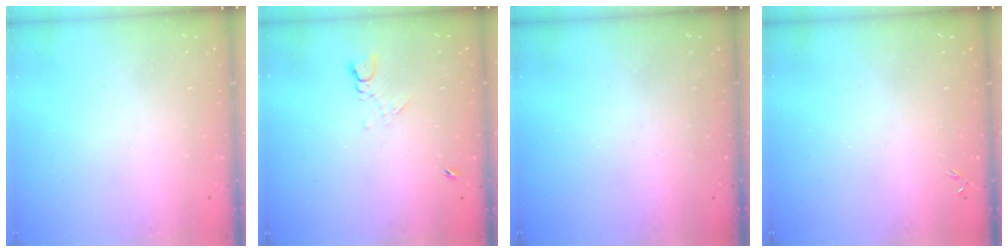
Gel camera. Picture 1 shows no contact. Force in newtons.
{"total": 3.9, "press": 3.9, "slide": 0.6}
{"total": 0.0}
{"total": 0.0}